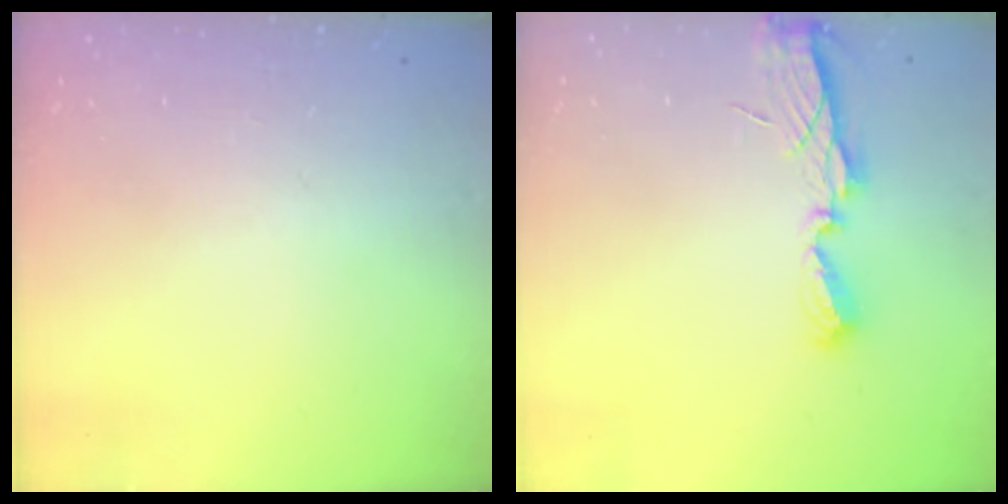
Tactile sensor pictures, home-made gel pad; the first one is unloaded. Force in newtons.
{"total": 6.2, "press": 6.2, "slide": 0.0}